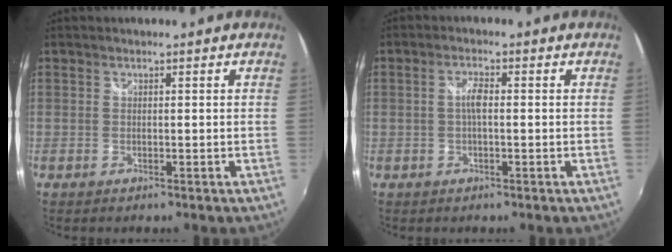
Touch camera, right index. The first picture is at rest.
{"total": 2.5, "force": [-0.1, 0.7, 2.4], "torque": [-0.047, 0.006, -0.003]}